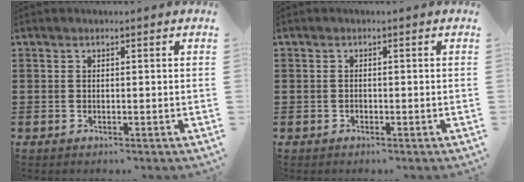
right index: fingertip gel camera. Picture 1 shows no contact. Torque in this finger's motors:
{"motor_torque": [1.08, 1.06, -0.35, -0.21]}